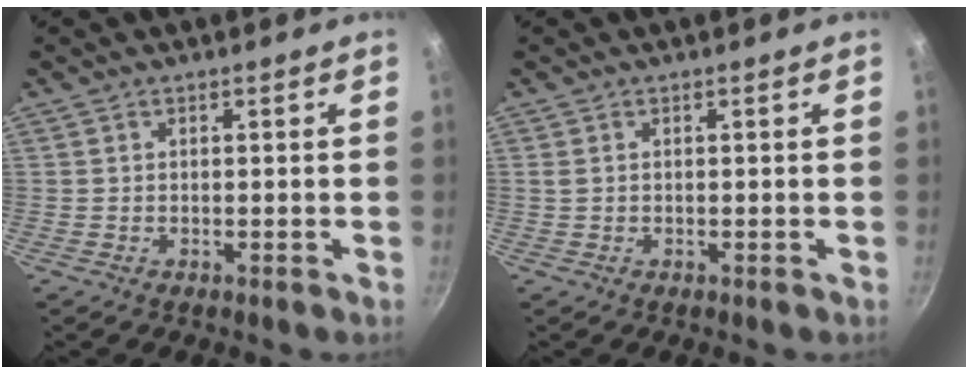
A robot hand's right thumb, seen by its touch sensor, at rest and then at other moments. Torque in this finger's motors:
{"motor_torque": [0.27, 0.04, 0.51, -0.31, -0.02]}